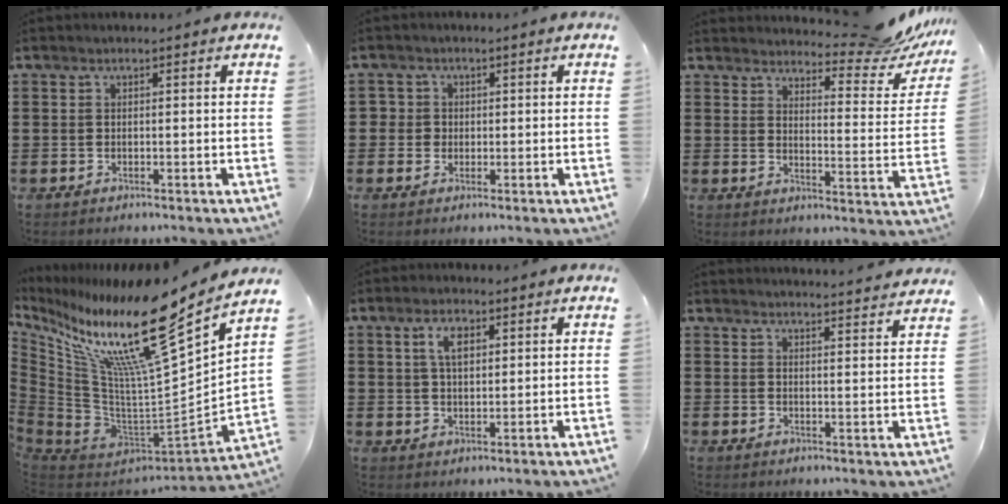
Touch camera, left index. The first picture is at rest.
{"total": 2.3, "force": [0.2, 2.2, 0.3], "torque": [-0.018, 0.009, 0.001]}
{"total": 8.4, "force": [7.8, 1.0, 3.2], "torque": [-0.044, -0.059, 0.133]}
{"total": 18.8, "force": [13.1, 2.2, 13.4], "torque": [-0.229, -0.104, 0.200]}
{"total": 4.4, "force": [1.9, 2.1, 3.3], "torque": [-0.066, 0.007, 0.032]}
{"total": 3.4, "force": [3.3, -0.7, 0.0], "torque": [-0.004, -0.024, 0.057]}